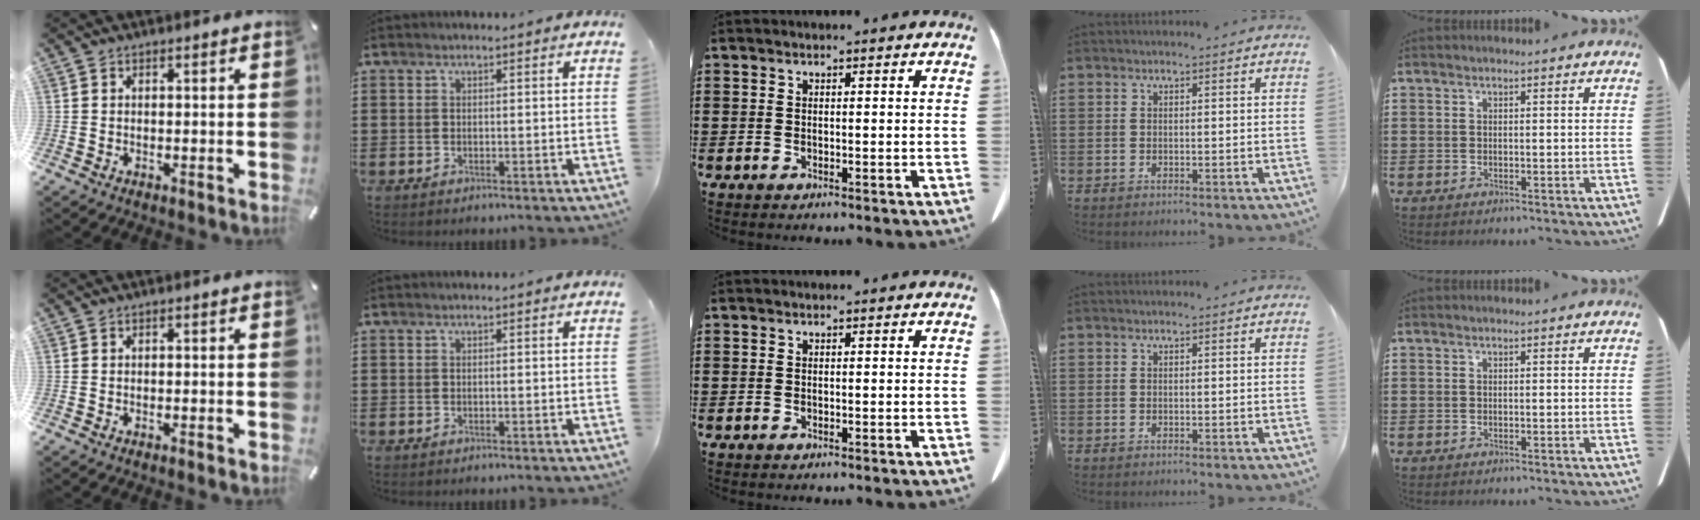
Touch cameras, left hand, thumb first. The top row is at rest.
{"thumb": {"total": 0.7, "force": [-0.4, 0.1, 0.6], "torque": [-0.009, -0.003, -0.006]}}